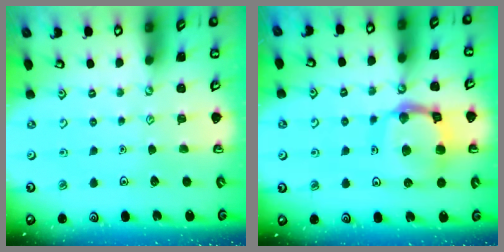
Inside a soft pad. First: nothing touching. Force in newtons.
{"total": 14.6, "press": 14.5, "slide": 1.6}